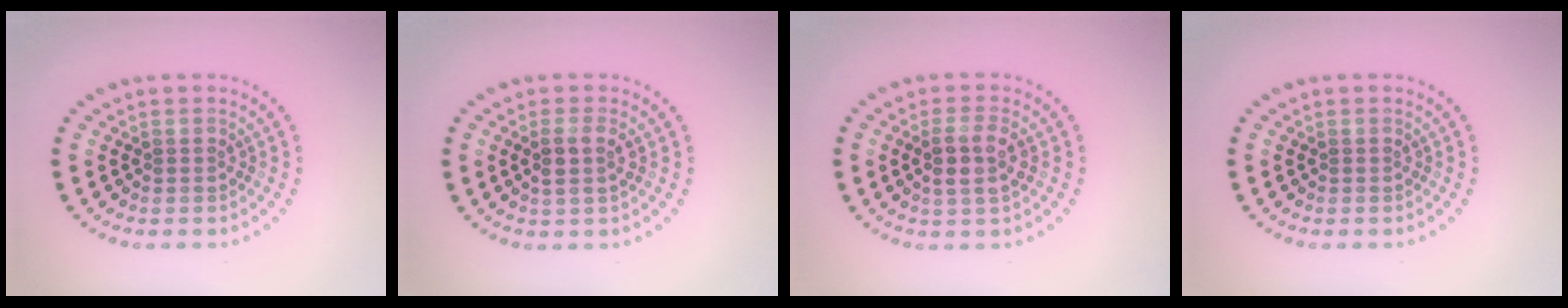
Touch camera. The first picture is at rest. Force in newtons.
{"total": 1.9, "press": 1.6, "slide": 1.0}
{"total": 2.6, "press": 2.4, "slide": 1.0}
{"total": 0.0}